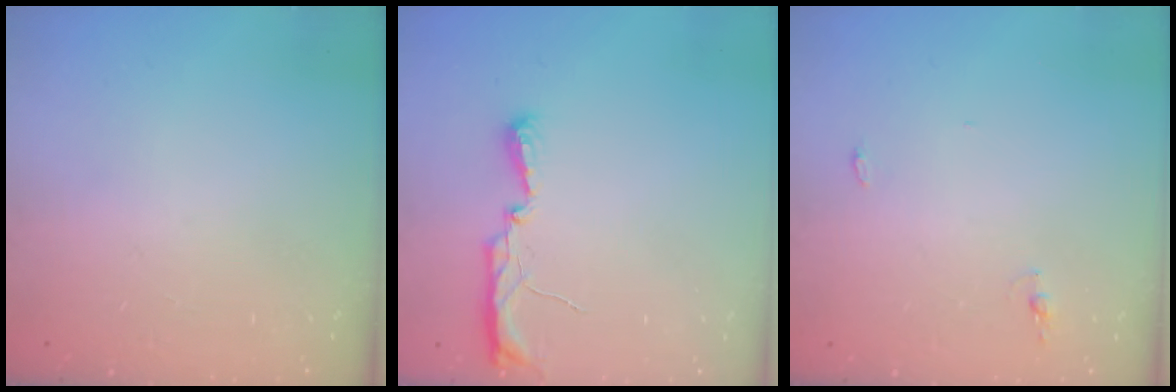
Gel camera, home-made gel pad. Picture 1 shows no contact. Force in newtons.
{"total": 6.4, "press": 6.3, "slide": 0.8}
{"total": 7.7, "press": 4.4, "slide": 6.4}